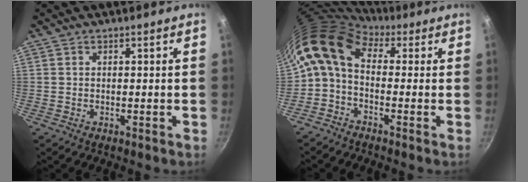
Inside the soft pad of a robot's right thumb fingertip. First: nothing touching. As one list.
[{"total": 9.9, "force": [1.5, 6.3, 7.5], "torque": [-0.138, 0.029, 0.006]}]